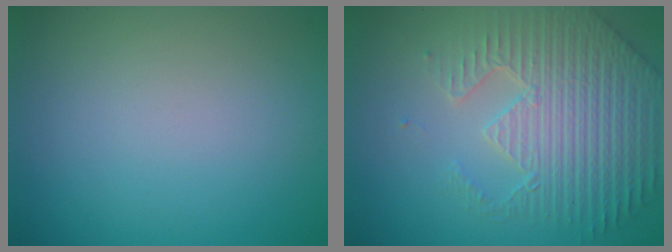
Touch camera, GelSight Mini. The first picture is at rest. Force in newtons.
{"total": 6.5, "press": 5.3, "slide": 3.8}